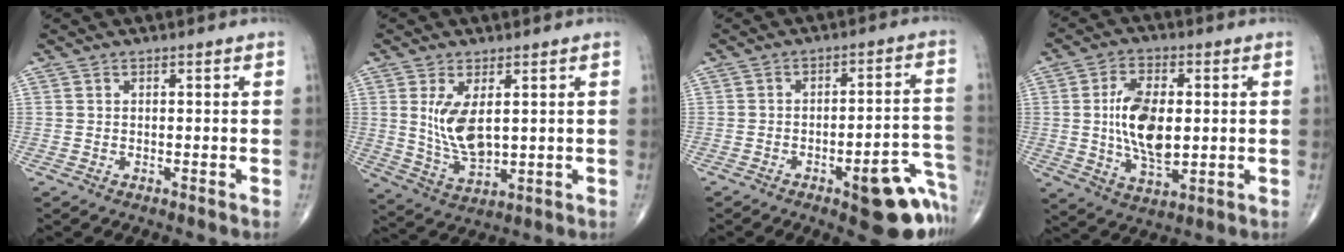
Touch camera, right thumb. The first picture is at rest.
{"total": 6.9, "force": [1.3, 3.3, 5.9], "torque": [-0.108, -0.015, 0.035]}
{"total": 14.4, "force": [-7.4, 4.4, 11.5], "torque": [-0.082, 0.059, -0.084]}
{"total": 12.9, "force": [0.7, 6.8, 10.9], "torque": [-0.189, -0.007, 0.017]}